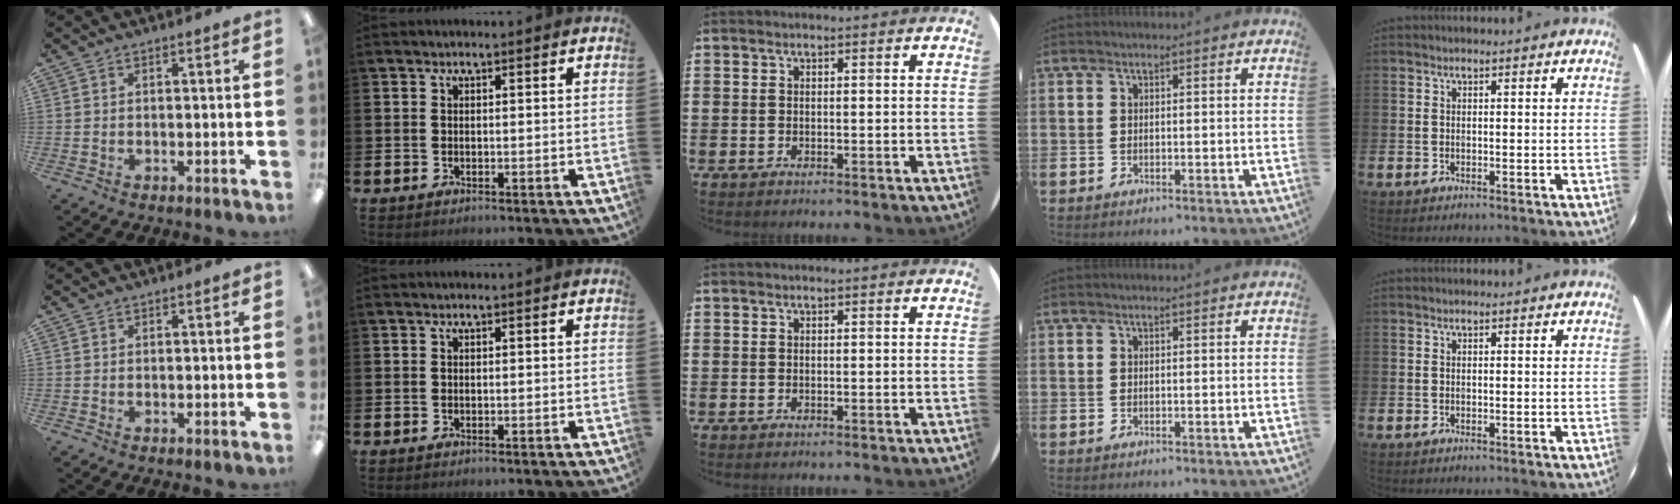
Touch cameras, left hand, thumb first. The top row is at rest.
{}